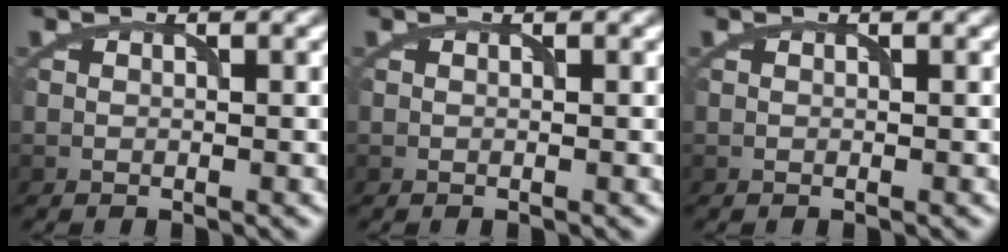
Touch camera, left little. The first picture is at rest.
{"total": 0.0}
{"total": 0.0}